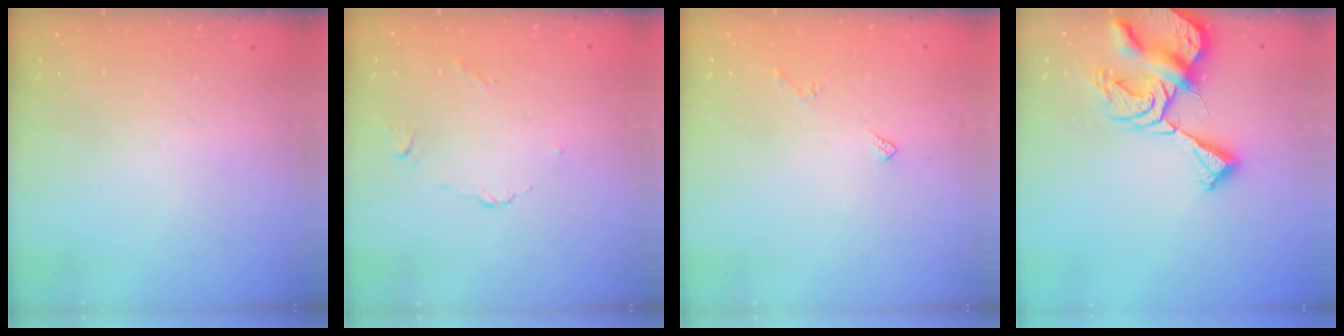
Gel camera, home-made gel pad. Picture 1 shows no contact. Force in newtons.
{"total": 2.9, "press": 2.8, "slide": 0.6}
{"total": 5.6, "press": 5.6, "slide": 0.8}
{"total": 12.4, "press": 12.3, "slide": 1.4}